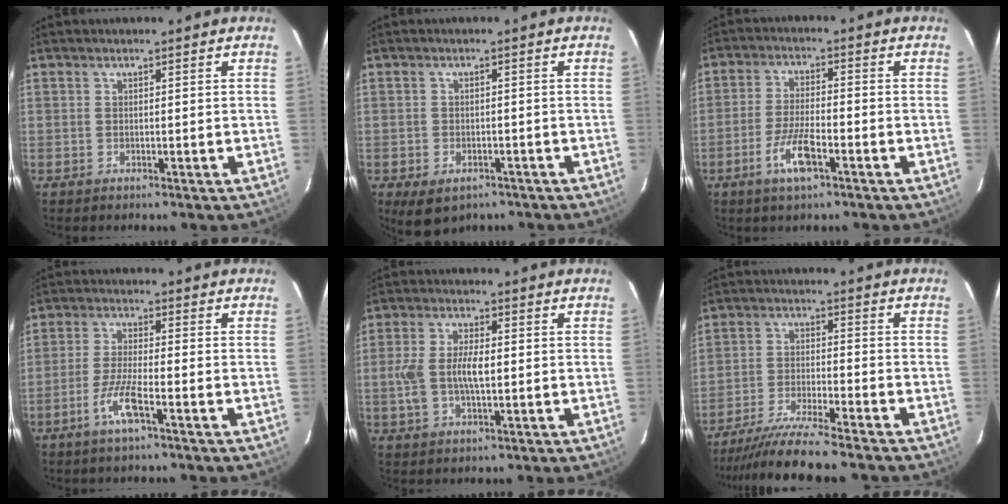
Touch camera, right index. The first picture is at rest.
{"total": 6.6, "force": [-3.9, 4.1, 3.3], "torque": [-0.064, -0.012, -0.049]}
{"total": 7.3, "force": [-3.8, 1.7, 6.0], "torque": [-0.129, -0.004, -0.071]}
{"total": 6.1, "force": [-3.3, 0.2, 5.1], "torque": [-0.110, -0.004, -0.066]}
{"total": 7.4, "force": [-0.5, 3.3, 6.7], "torque": [-0.139, 0.004, -0.009]}
{"total": 12.6, "force": [-11.4, -0.1, 5.3], "torque": [-0.121, -0.019, -0.198]}